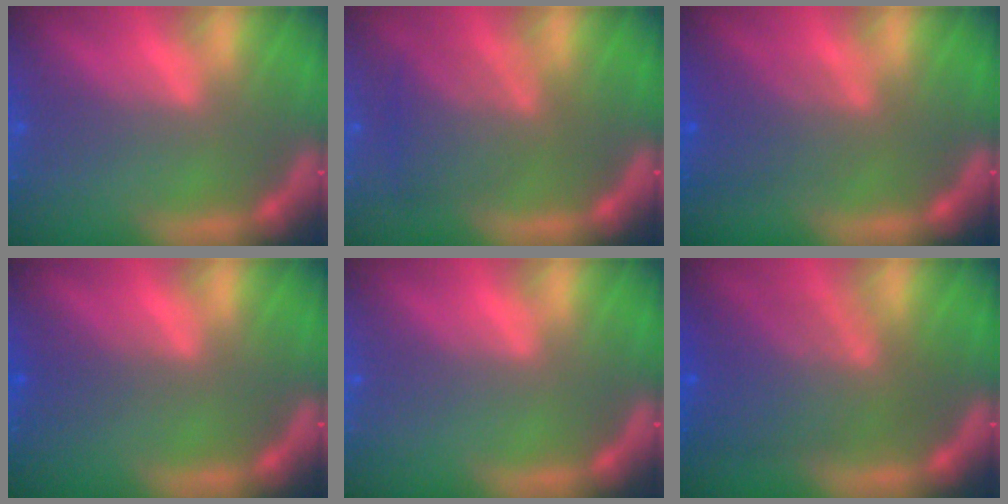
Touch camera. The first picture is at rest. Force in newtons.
{"total": 4.6}
{"total": 4.1}
{"total": 1.5}
{"total": 0.0}
{"total": 7.5}